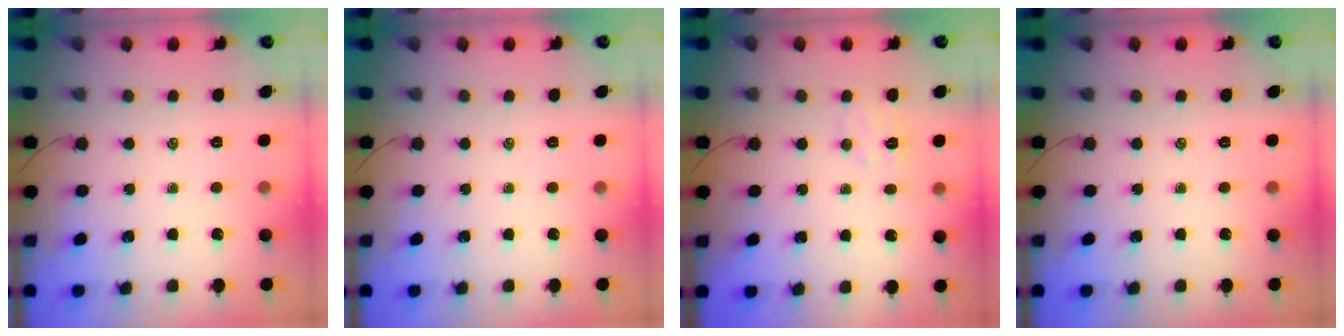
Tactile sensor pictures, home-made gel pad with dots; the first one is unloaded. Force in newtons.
{"total": 0.0}
{"total": 5.5, "press": 5.4, "slide": 1.1}
{"total": 0.0}